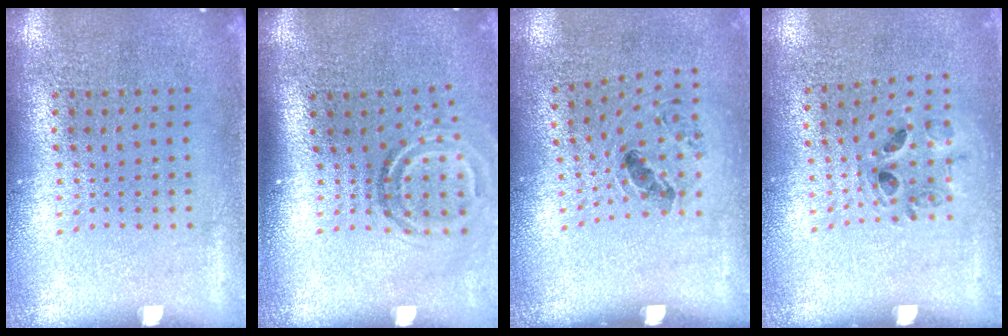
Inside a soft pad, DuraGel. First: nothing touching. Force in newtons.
{"total": 1.8, "press": 1.2, "slide": 1.4}
{"total": 1.1, "press": 0.7, "slide": 0.9}
{"total": 0.9, "press": 0.8, "slide": 0.2}